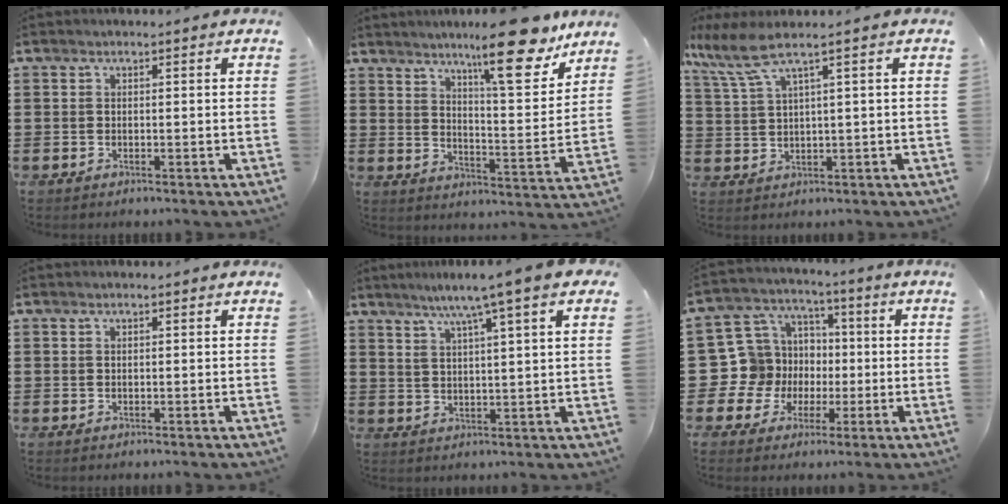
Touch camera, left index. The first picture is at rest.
{"total": 14.8, "force": [11.1, 2.6, 9.4], "torque": [-0.140, -0.061, 0.179]}
{"total": 5.5, "force": [2.7, 0.7, 4.8], "torque": [-0.126, -0.019, 0.037]}
{"total": 0.0}
{"total": 6.7, "force": [4.6, -0.3, 4.8], "torque": [-0.108, -0.015, 0.074]}
{"total": 11.5, "force": [-0.9, 11.2, 2.4], "torque": [-0.121, 0.004, -0.012]}